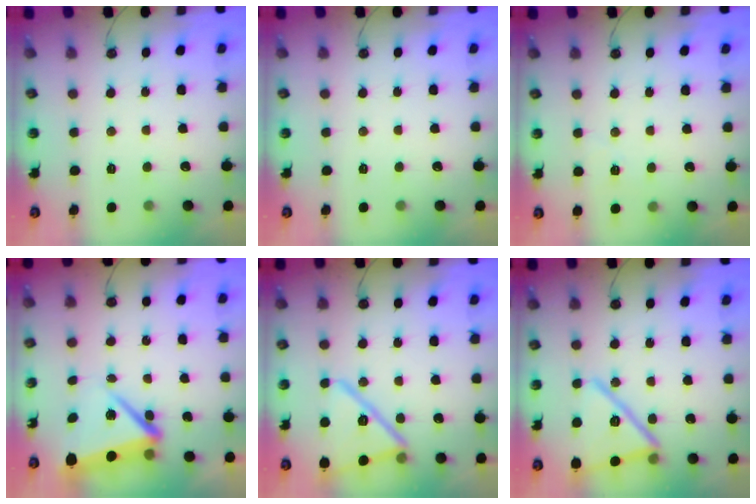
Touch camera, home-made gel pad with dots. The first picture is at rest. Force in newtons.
{"total": 0.0}
{"total": 5.0, "press": 4.2, "slide": 2.6}
{"total": 7.7, "press": 7.6, "slide": 0.9}
{"total": 17.7, "press": 17.7, "slide": 0.7}
{"total": 18.6, "press": 18.2, "slide": 4.0}